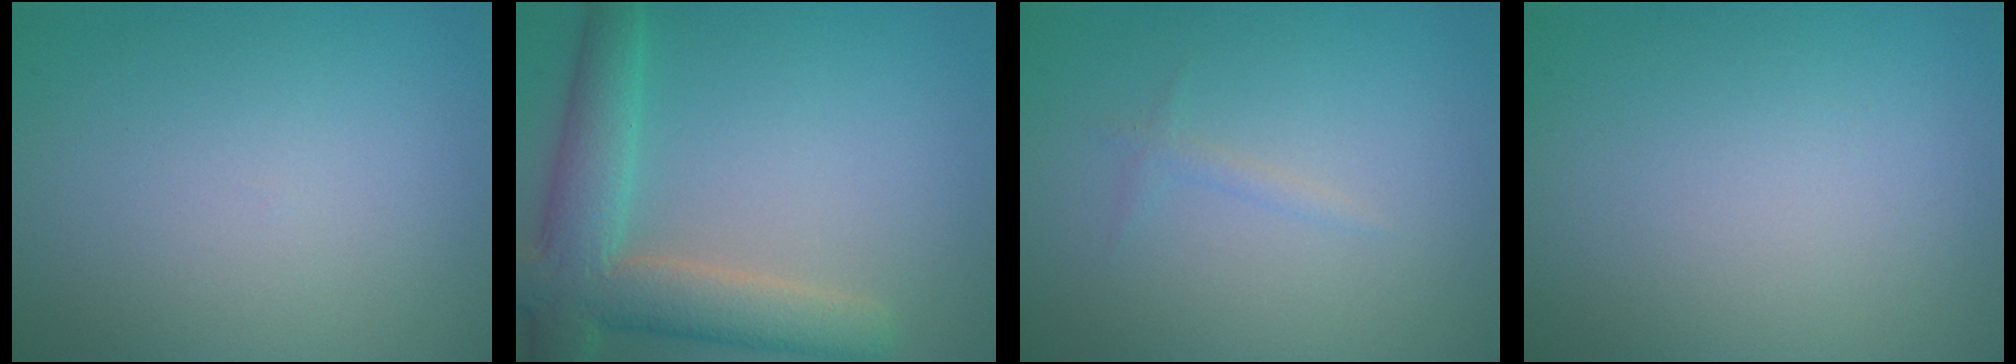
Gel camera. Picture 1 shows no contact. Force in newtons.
{"total": 6.6, "press": 6.6, "slide": 0.4}
{"total": 0.7, "press": 0.7, "slide": 0.1}
{"total": 0.0}